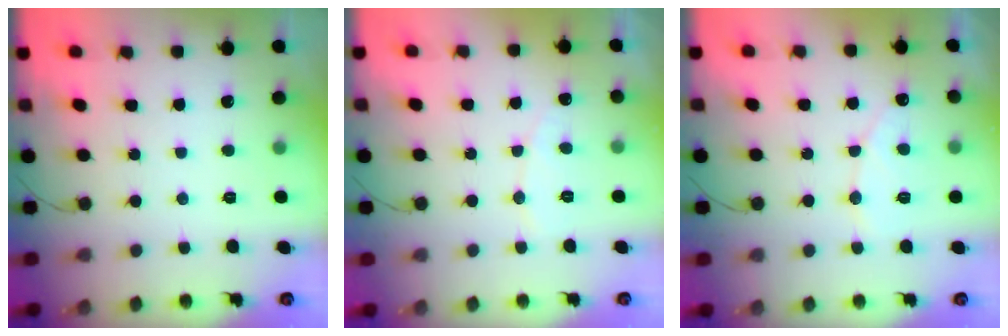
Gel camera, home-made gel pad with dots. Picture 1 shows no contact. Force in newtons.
{"total": 5.1, "press": 5.1, "slide": 0.4}
{"total": 7.3, "press": 7.3, "slide": 0.5}